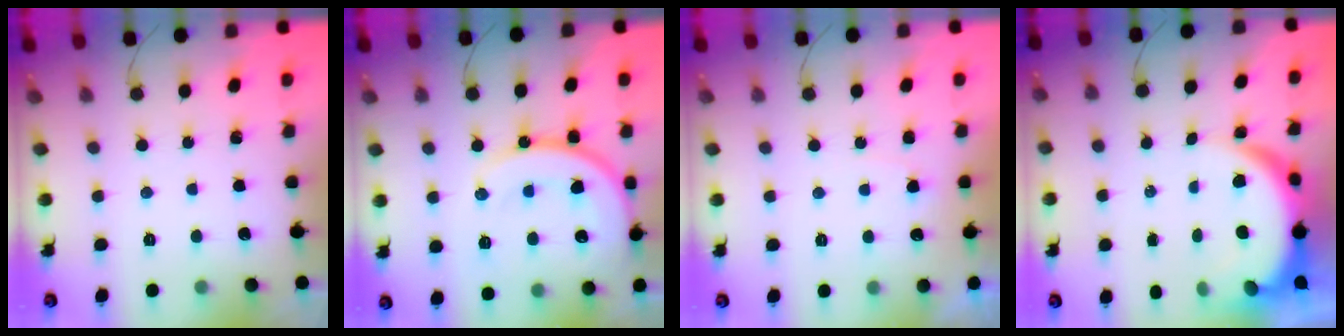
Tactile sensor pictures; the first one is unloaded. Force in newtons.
{"total": 16.6, "press": 16.4, "slide": 2.0}
{"total": 4.7, "press": 4.7, "slide": 0.4}
{"total": 9.1, "press": 9.0, "slide": 1.1}